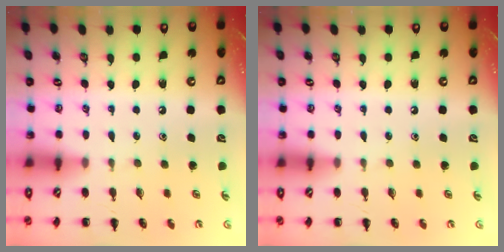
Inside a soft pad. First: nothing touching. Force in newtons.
{"total": 0.0}